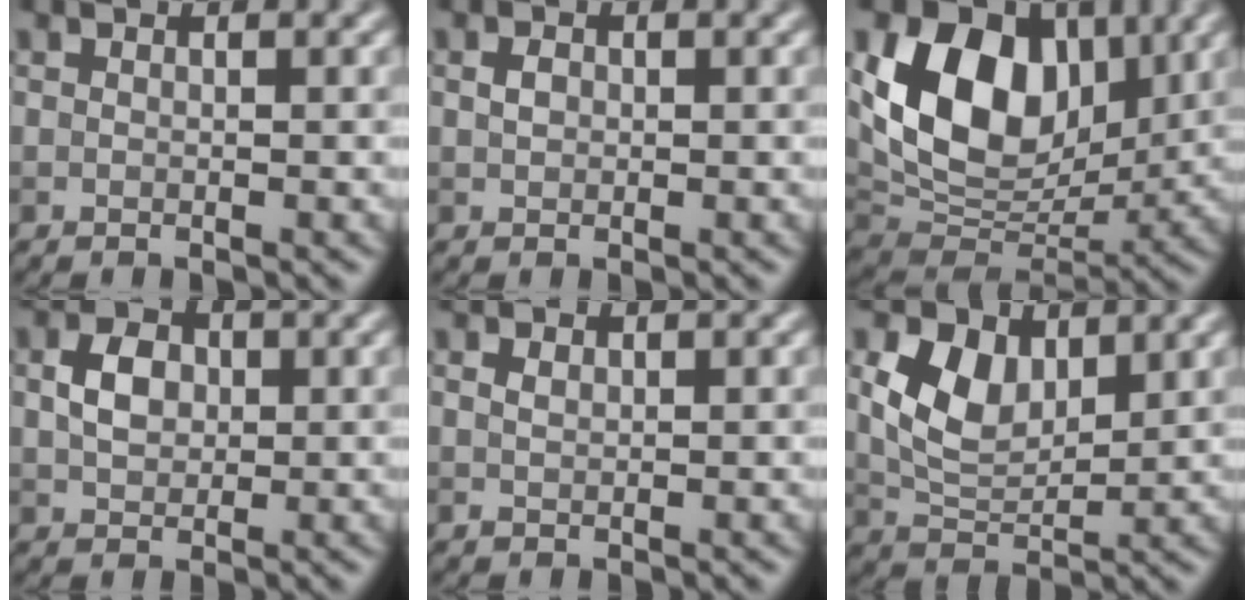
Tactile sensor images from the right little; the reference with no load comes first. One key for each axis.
{"total": 1.0, "fx": 0.0, "fy": 0.8, "fz": 0.6, "tx": -0.016, "ty": 0.001, "tz": 0.000}
{"total": 11.2, "fx": 3.1, "fy": 8.0, "fz": 7.3, "tx": -0.135, "ty": -0.008, "tz": 0.057}
{"total": 3.1, "fx": 0.4, "fy": 2.3, "fz": 2.0, "tx": -0.044, "ty": 0.005, "tz": 0.005}
{"total": 0.9, "fx": 0.3, "fy": 0.7, "fz": 0.5, "tx": -0.013, "ty": -0.003, "tz": 0.006}
{"total": 5.2, "fx": 1.8, "fy": 3.3, "fz": 3.6, "tx": -0.081, "ty": -0.003, "tz": 0.035}